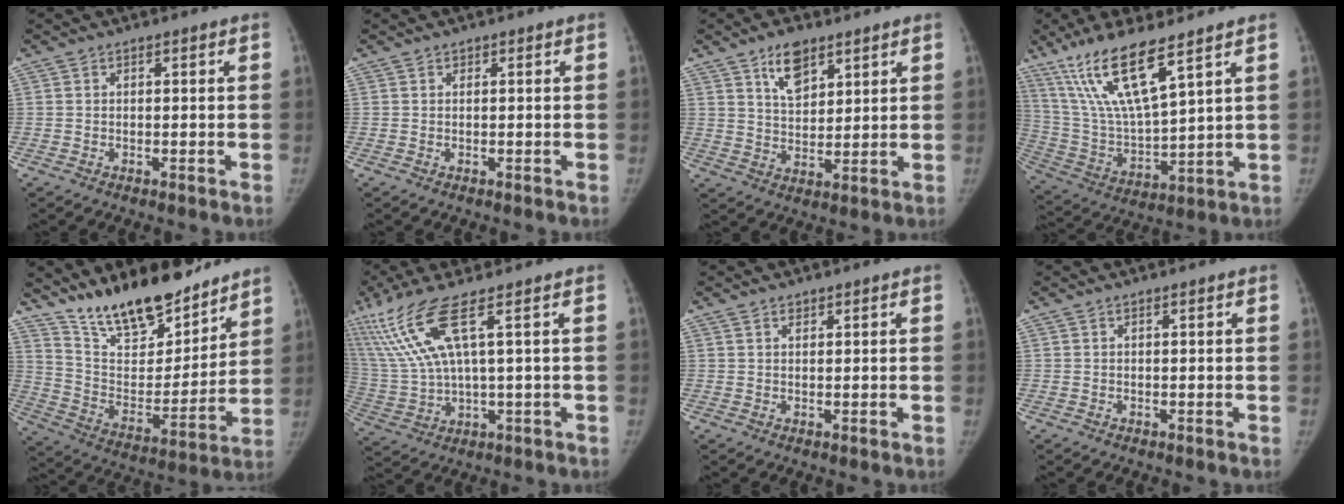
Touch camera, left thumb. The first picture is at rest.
{"total": 0.0}
{"total": 7.8, "force": [4.9, 3.9, 4.6], "torque": [-0.056, -0.031, 0.086]}
{"total": 16.5, "force": [10.4, 3.1, 12.5], "torque": [-0.250, -0.049, 0.214]}
{"total": 19.5, "force": [16.1, 6.7, 8.7], "torque": [-0.103, -0.102, 0.282]}
{"total": 12.5, "force": [6.0, 1.4, 10.9], "torque": [-0.278, -0.017, 0.134]}
{"total": 0.9, "force": [0.7, 0.3, 0.3], "torque": [-0.003, -0.003, 0.012]}
{"total": 0.0}